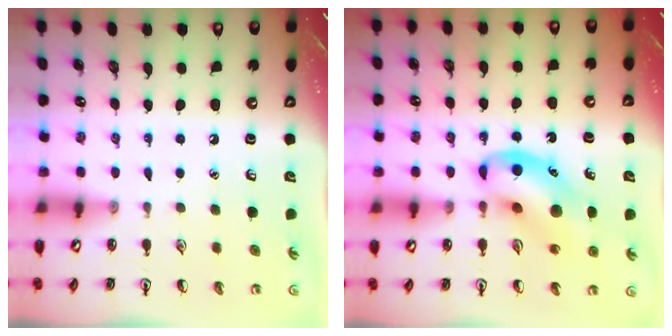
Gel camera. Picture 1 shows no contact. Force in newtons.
{"total": 11.6, "press": 11.2, "slide": 3.1}